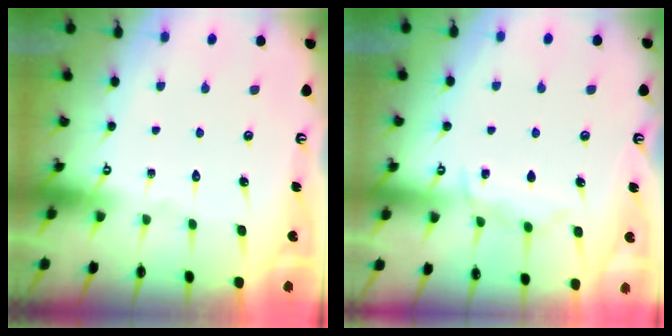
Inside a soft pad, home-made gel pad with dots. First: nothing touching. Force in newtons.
{"total": 6.8, "press": 6.7, "slide": 0.8}